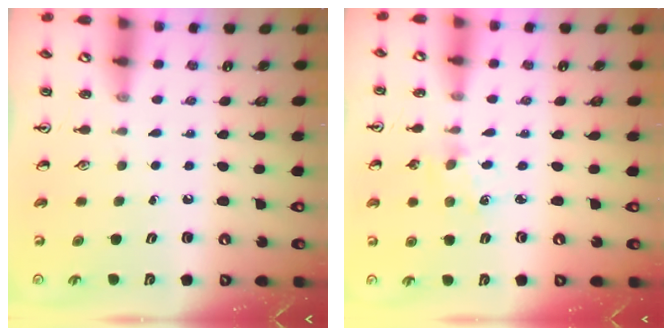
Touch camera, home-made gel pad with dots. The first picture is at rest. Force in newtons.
{"total": 1.8, "press": 1.7, "slide": 0.4}